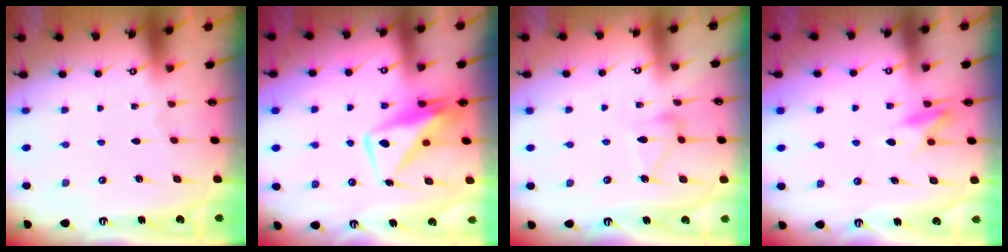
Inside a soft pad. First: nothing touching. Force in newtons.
{"total": 8.0, "press": 7.9, "slide": 1.0}
{"total": 9.1, "press": 9.1, "slide": 0.5}
{"total": 7.8, "press": 7.7, "slide": 1.2}